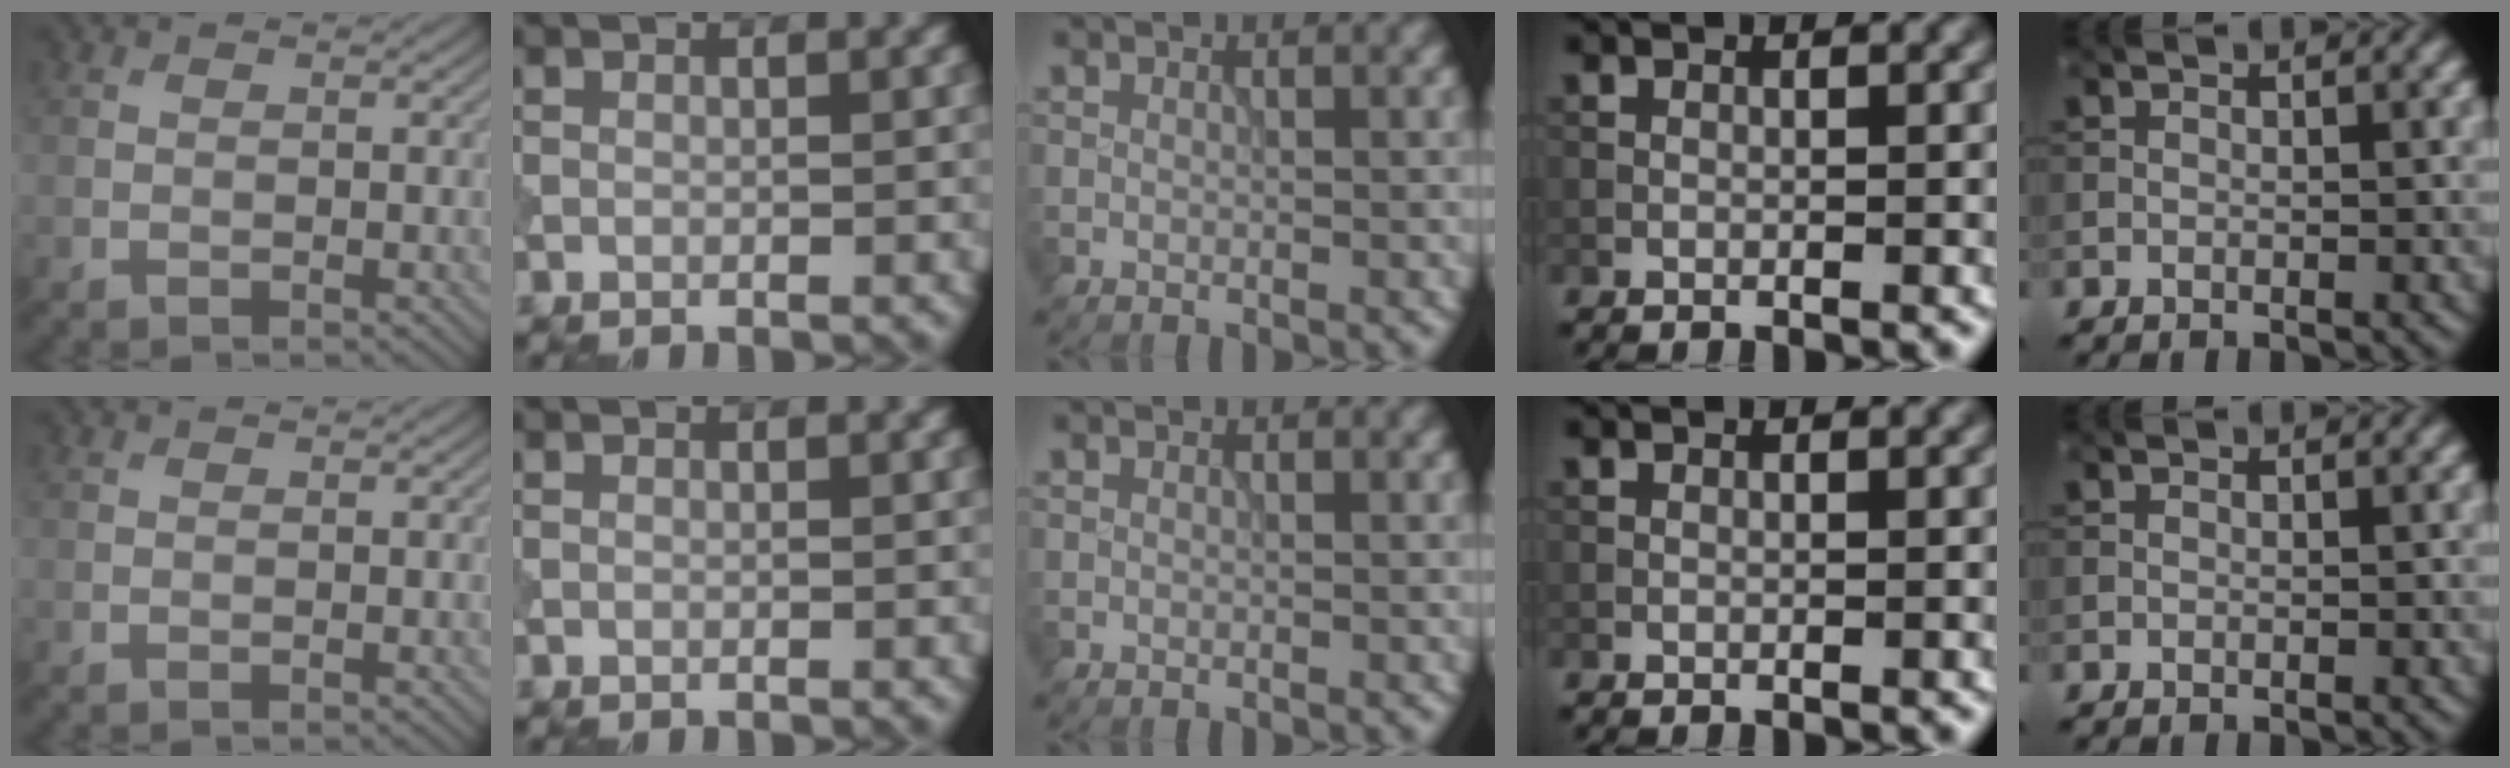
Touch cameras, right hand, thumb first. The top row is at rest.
{}